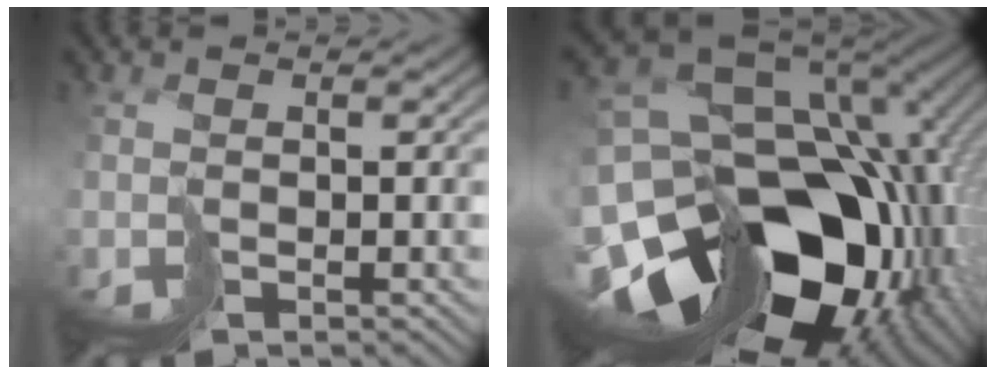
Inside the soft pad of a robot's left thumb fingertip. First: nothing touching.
{"total": 20.4, "force": [-7.2, 14.4, 12.4], "torque": [-0.236, -0.023, -0.087]}